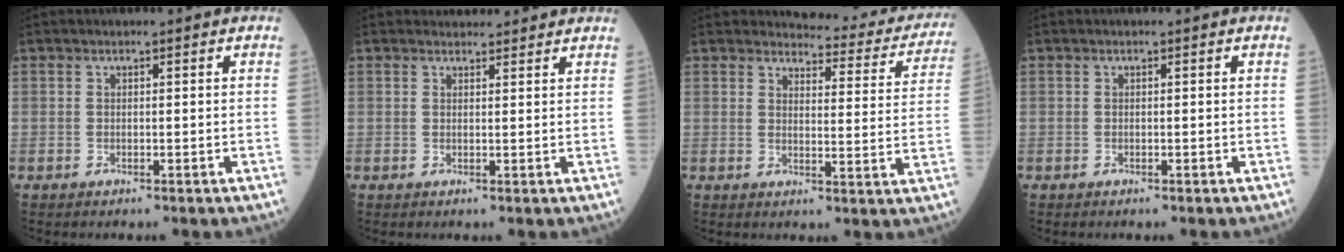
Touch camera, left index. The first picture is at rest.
{"total": 3.7, "force": [3.6, 0.6, 0.4], "torque": [-0.011, 0.020, 0.047]}
{"total": 14.2, "force": [13.8, 2.8, 2.1], "torque": [0.004, -0.059, 0.132]}
{"total": 0.0}